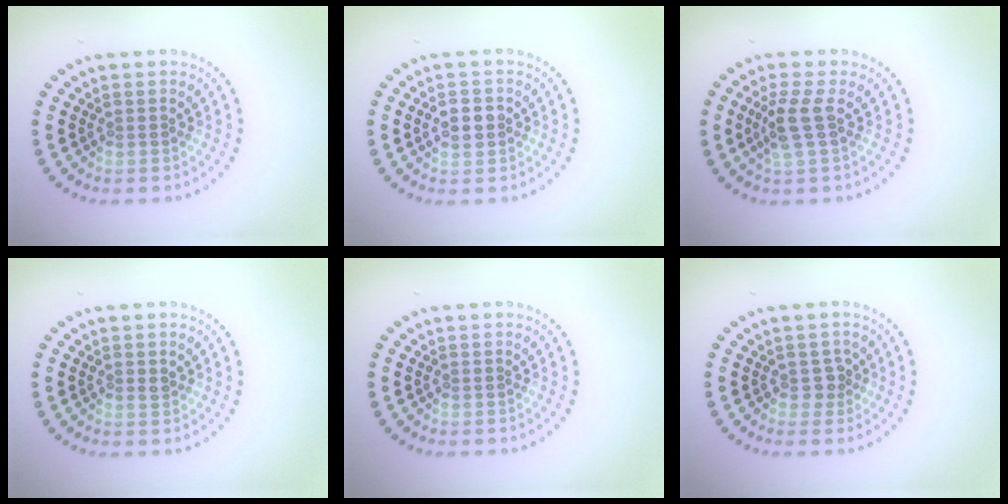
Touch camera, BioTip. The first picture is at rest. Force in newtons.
{"total": 2.5, "press": 2.5, "slide": 0.2}
{"total": 2.5, "press": 2.1, "slide": 1.5}
{"total": 0.8, "press": 0.8, "slide": 0.2}
{"total": 0.0}
{"total": 1.2, "press": 1.0, "slide": 0.7}